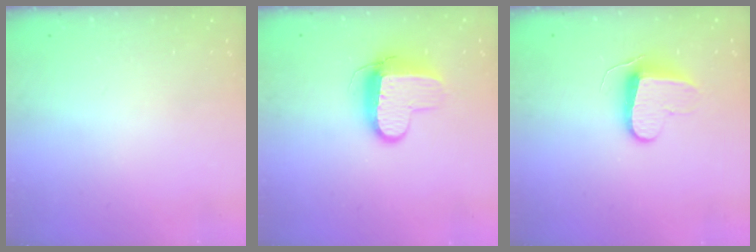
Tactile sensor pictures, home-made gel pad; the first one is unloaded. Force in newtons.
{"total": 10.3, "press": 10.2, "slide": 1.0}
{"total": 9.9, "press": 9.9, "slide": 0.3}